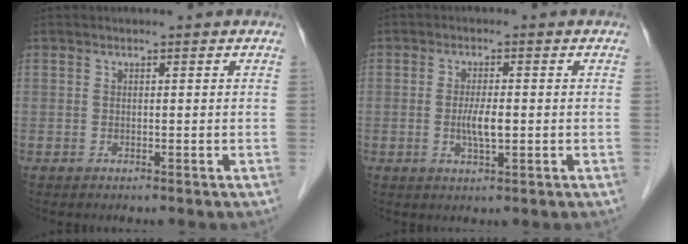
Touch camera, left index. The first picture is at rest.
{"total": 3.6, "force": [-0.4, 0.8, 3.5], "torque": [-0.070, -0.004, -0.007]}